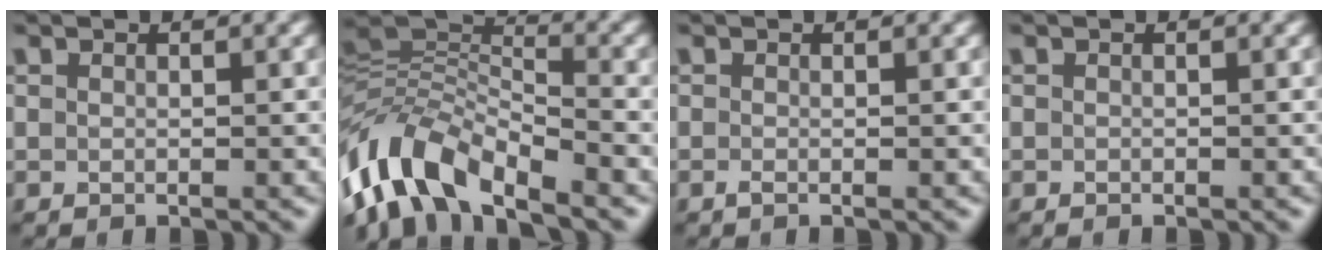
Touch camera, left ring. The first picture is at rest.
{"total": 9.0, "force": [-6.5, 3.2, 5.3], "torque": [-0.091, 0.008, -0.138]}
{"total": 0.6, "force": [-0.4, 0.0, 0.4], "torque": [-0.009, -0.002, -0.008]}
{"total": 0.0}